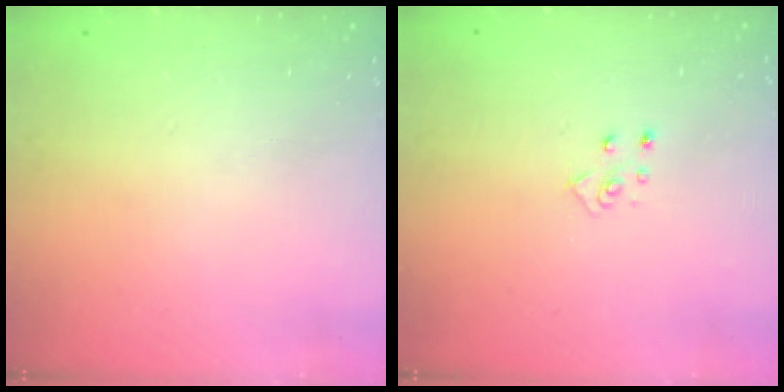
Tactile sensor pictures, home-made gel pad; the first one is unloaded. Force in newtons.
{"total": 4.7, "press": 4.7, "slide": 0.4}